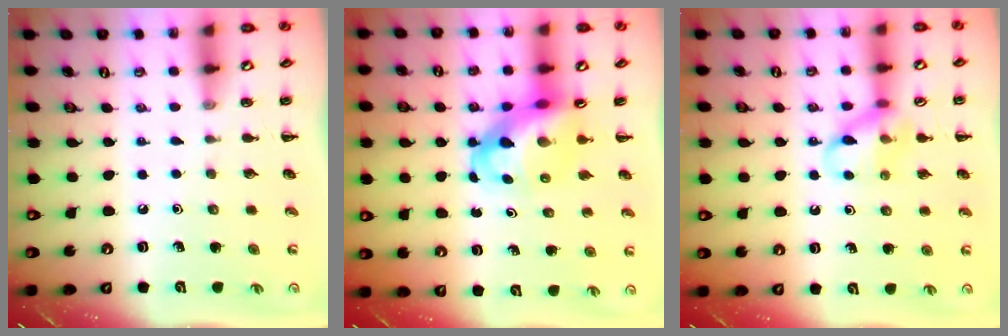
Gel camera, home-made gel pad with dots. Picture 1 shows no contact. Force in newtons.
{"total": 10.1, "press": 9.7, "slide": 2.8}
{"total": 12.0, "press": 11.9, "slide": 1.7}